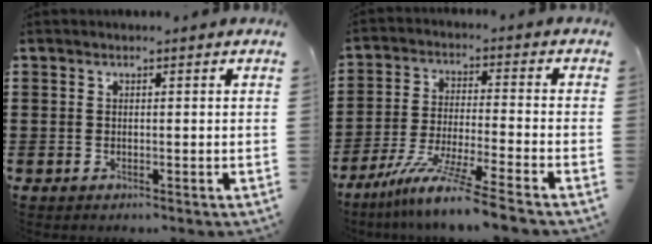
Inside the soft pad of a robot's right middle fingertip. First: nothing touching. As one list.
[{"total": 8.9, "force": [-7.4, -0.7, 5.0], "torque": [-0.099, -0.013, -0.146]}]